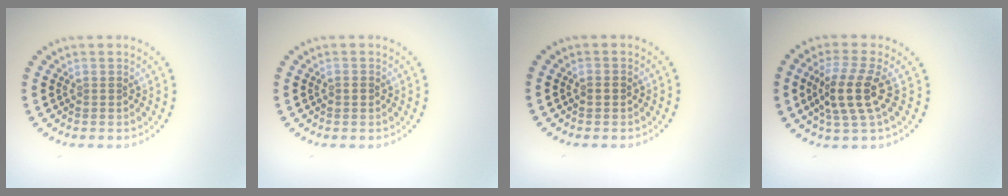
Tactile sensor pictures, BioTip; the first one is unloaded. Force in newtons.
{"total": 1.0, "press": 1.0, "slide": 0.2}
{"total": 1.2, "press": 1.2, "slide": 0.1}
{"total": 4.0, "press": 3.5, "slide": 1.9}